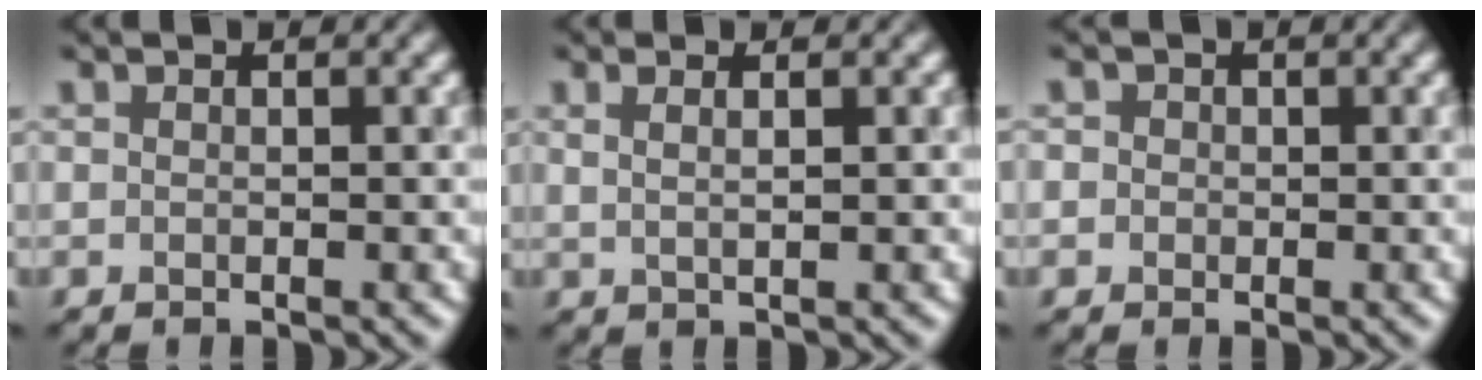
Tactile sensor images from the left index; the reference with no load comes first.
{"total": 2.2, "force": [1.0, 0.9, 1.7], "torque": [-0.014, -0.001, 0.003]}
{"total": 1.5, "force": [0.4, 1.4, 0.5], "torque": [0.004, 0.007, -0.007]}